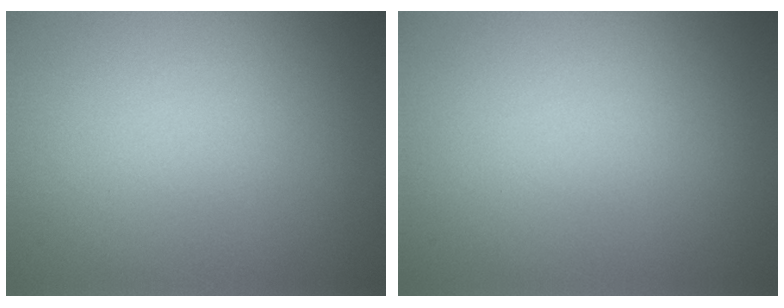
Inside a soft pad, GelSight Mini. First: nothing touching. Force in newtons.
{"total": 0.0}